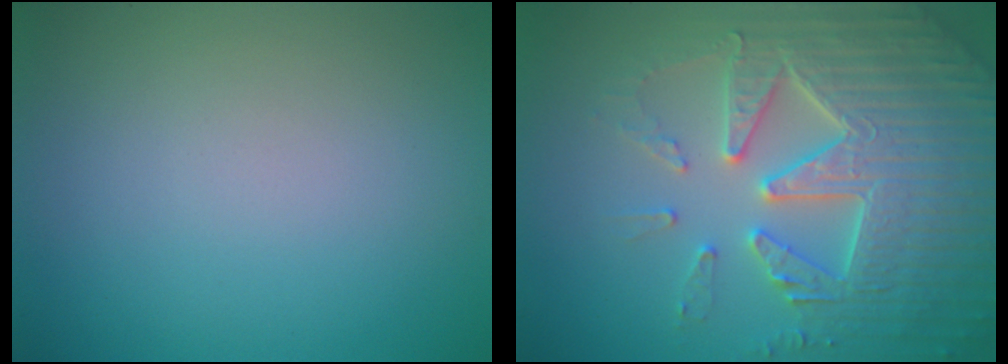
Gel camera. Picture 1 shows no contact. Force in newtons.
{"total": 7.7, "press": 7.5, "slide": 1.6}